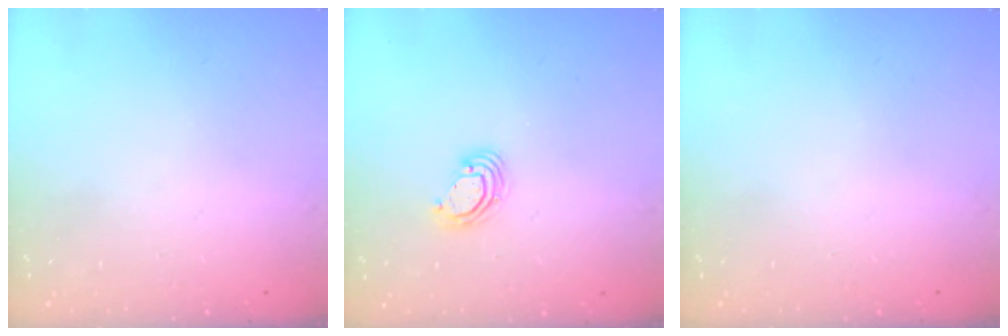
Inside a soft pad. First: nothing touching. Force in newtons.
{"total": 4.8, "press": 4.8, "slide": 0.3}
{"total": 0.0}